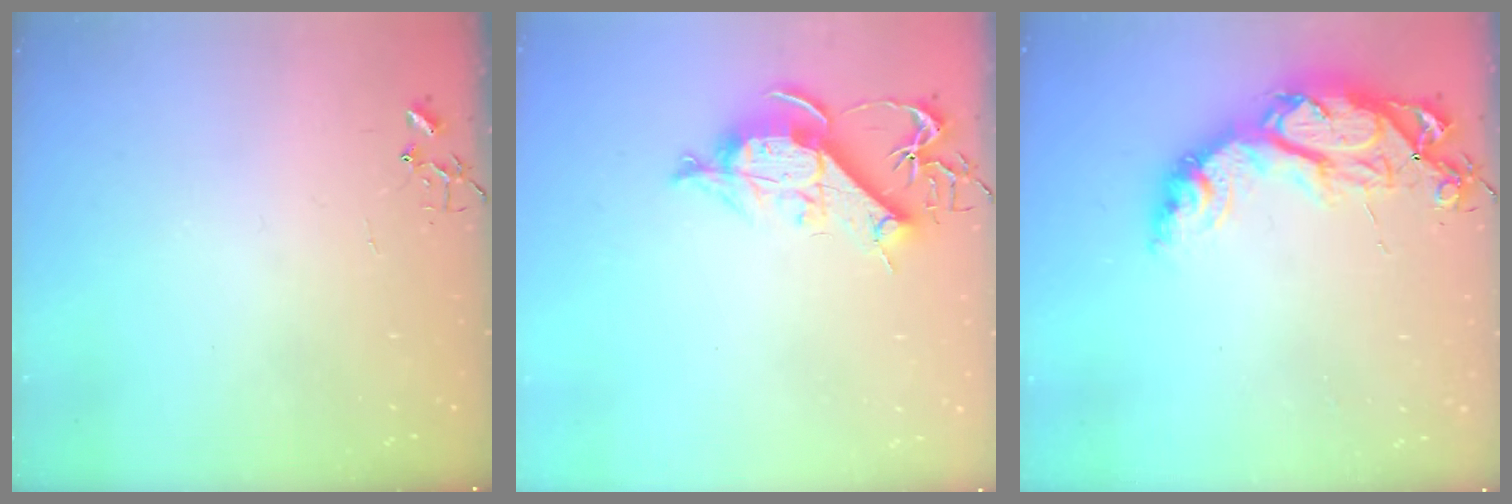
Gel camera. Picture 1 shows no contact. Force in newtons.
{"total": 10.6, "press": 10.5, "slide": 1.1}
{"total": 18.0, "press": 17.9, "slide": 1.7}